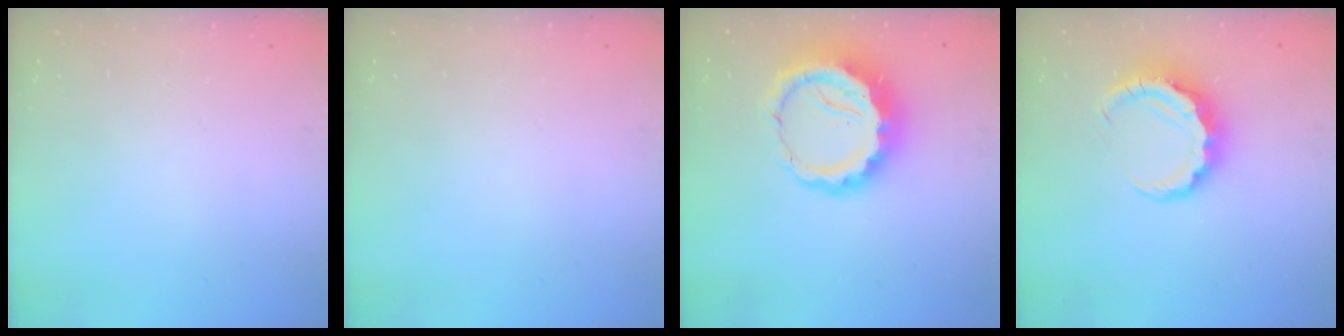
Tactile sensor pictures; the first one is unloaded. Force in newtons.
{"total": 0.0}
{"total": 13.0, "press": 12.7, "slide": 2.8}
{"total": 8.2, "press": 8.1, "slide": 1.3}